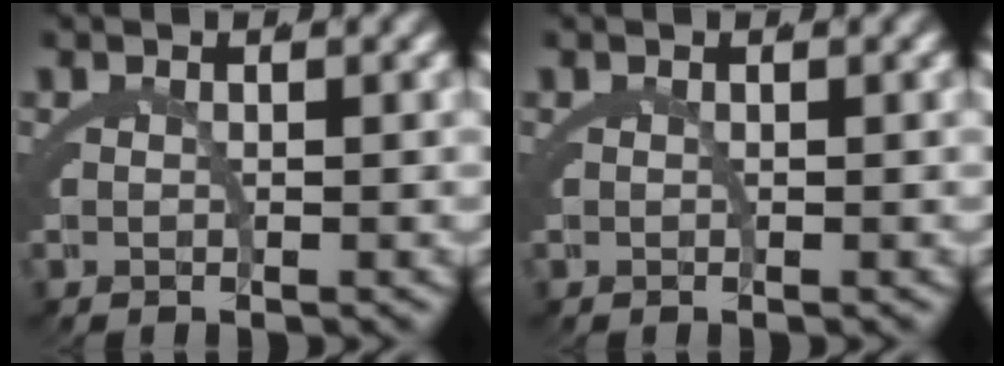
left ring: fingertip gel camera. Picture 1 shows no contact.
{"total": 0.0}